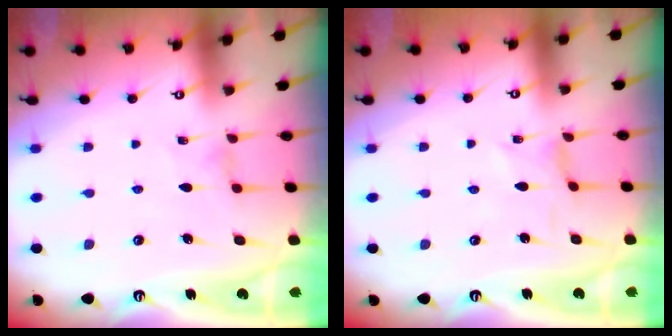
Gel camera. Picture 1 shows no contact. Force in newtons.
{"total": 0.6, "press": 0.6, "slide": 0.1}